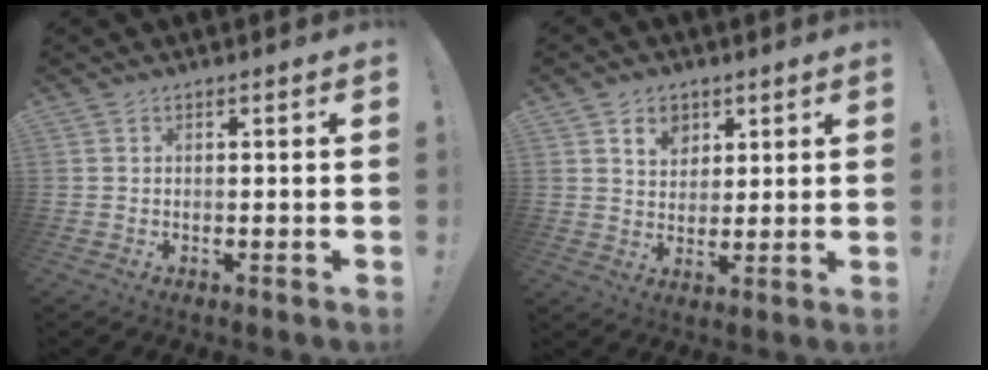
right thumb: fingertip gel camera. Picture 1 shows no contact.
{"total": 6.7, "force": [3.7, 5.2, 2.1], "torque": [-0.023, -0.019, 0.066]}